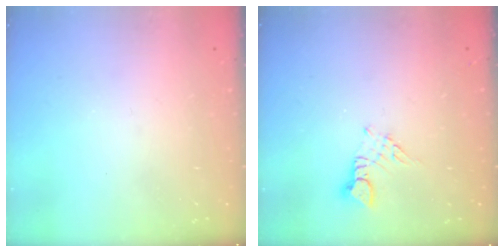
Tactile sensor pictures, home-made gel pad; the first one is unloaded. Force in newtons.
{"total": 3.0, "press": 3.0, "slide": 0.3}